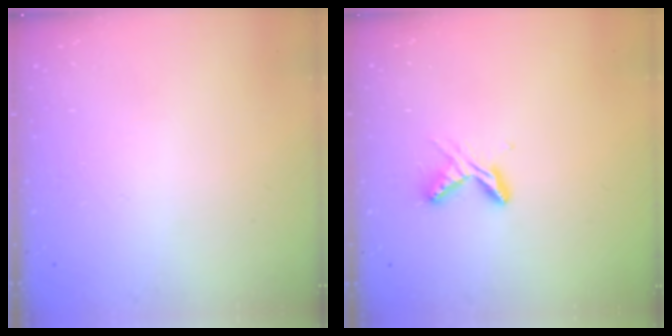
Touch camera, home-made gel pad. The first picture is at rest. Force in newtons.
{"total": 5.7, "press": 5.7, "slide": 0.6}